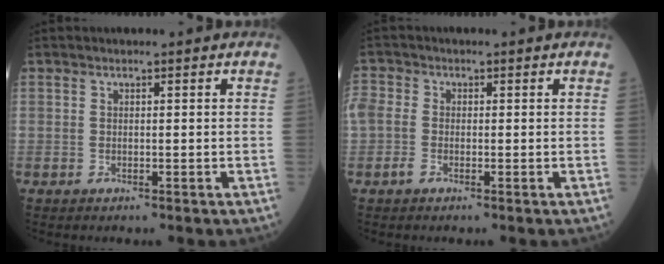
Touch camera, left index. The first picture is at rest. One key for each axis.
{"total": 2.9, "fx": -0.8, "fy": 2.1, "fz": 1.9, "tx": -0.057, "ty": 0.009, "tz": -0.019}